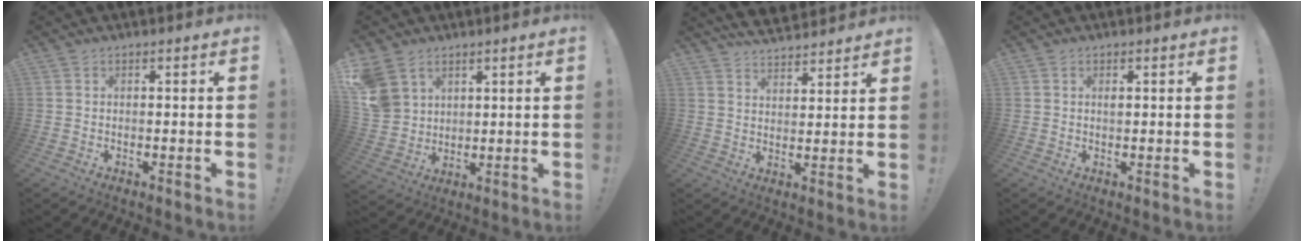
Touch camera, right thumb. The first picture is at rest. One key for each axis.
{"total": 9.5, "fx": 5.4, "fy": 7.0, "fz": 3.4, "tx": -0.063, "ty": -0.029, "tz": 0.112}
{"total": 6.2, "fx": 5.7, "fy": 2.1, "fz": 1.5, "tx": -0.029, "ty": -0.043, "tz": 0.105}
{"total": 0.7, "fx": 0.3, "fy": 0.3, "fz": 0.6, "tx": 0.002, "ty": -0.004, "tz": 0.002}